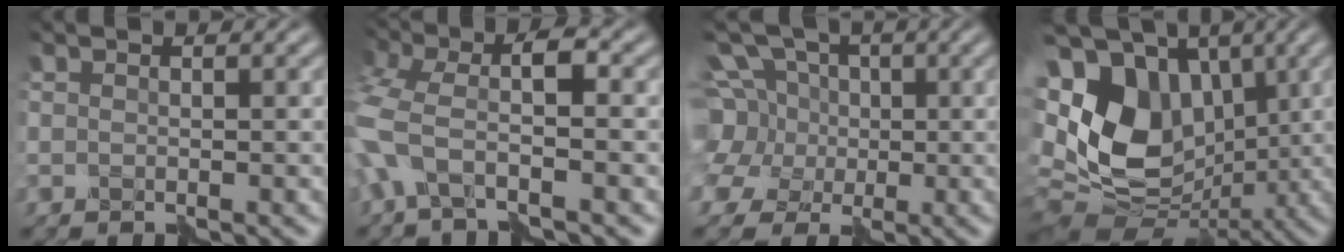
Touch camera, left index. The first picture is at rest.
{"total": 6.4, "force": [-1.5, 3.0, 5.4], "torque": [-0.128, 0.015, -0.045]}
{"total": 10.3, "force": [1.7, 8.9, 5.0], "torque": [-0.125, 0.036, -0.015]}
{"total": 13.8, "force": [2.1, 9.8, 9.4], "torque": [-0.195, -0.004, 0.036]}